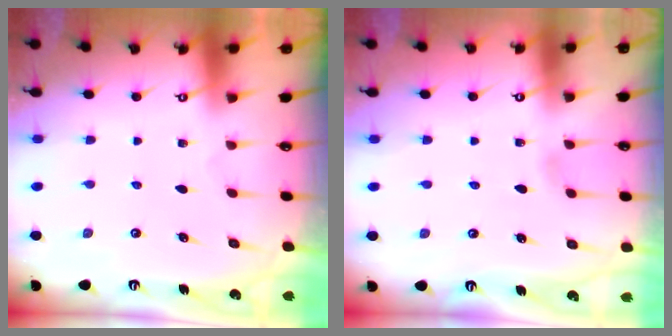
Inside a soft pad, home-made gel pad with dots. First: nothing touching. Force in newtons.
{"total": 2.9, "press": 2.9, "slide": 0.3}